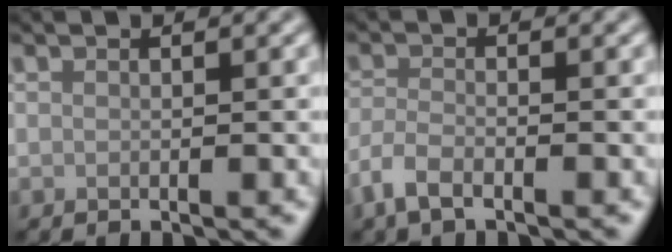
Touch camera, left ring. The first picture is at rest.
{"total": 2.5, "force": [-1.8, 0.9, 1.6], "torque": [-0.039, -0.003, -0.045]}